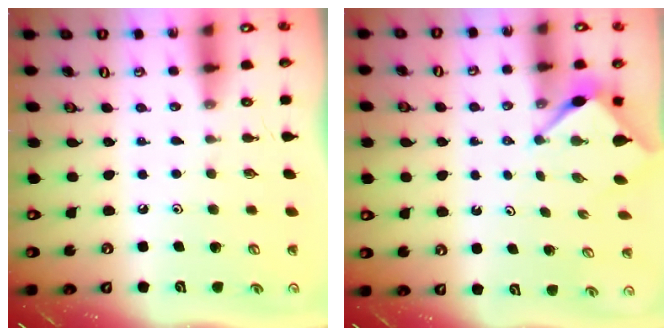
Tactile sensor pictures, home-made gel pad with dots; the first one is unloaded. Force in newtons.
{"total": 2.9, "press": 2.9, "slide": 0.3}